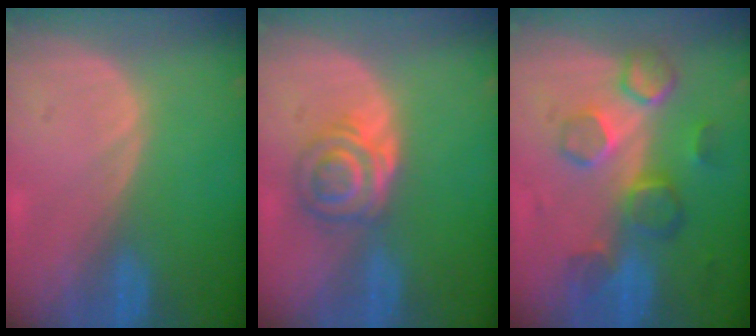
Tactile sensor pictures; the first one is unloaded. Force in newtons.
{"total": 5.5, "press": 5.2, "slide": 1.8}
{"total": 8.4, "press": 7.7, "slide": 3.5}